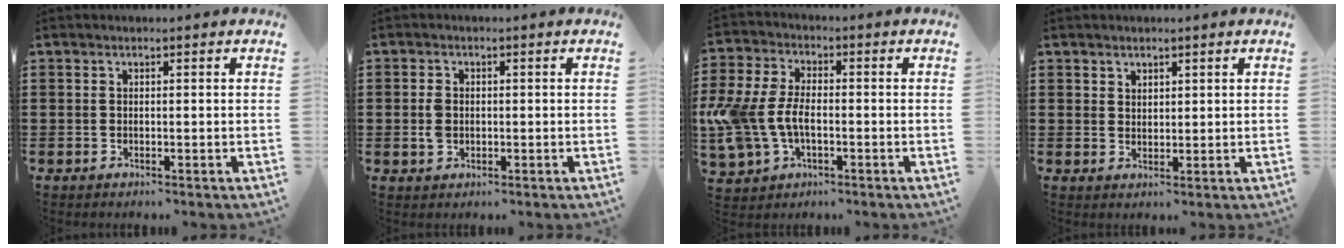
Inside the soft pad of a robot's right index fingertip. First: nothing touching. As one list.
[{"total": 2.4, "force": [-0.2, 1.7, 1.7], "torque": [-0.042, 0.003, -0.007]}, {"total": 7.8, "force": [-1.6, 5.0, 5.8], "torque": [-0.162, -0.003, -0.041]}, {"total": 2.0, "force": [1.7, 1.2, 0.1], "torque": [-0.005, 0.005, 0.033]}]